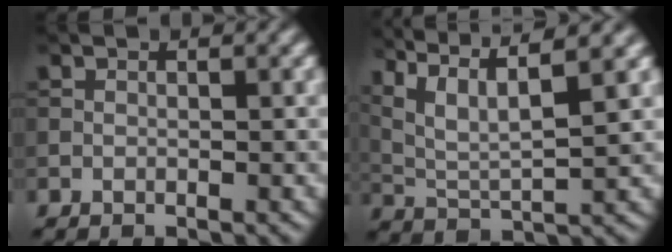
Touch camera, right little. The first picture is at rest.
{"total": 9.1, "force": [6.1, 2.3, 6.3], "torque": [-0.131, 0.032, 0.085]}